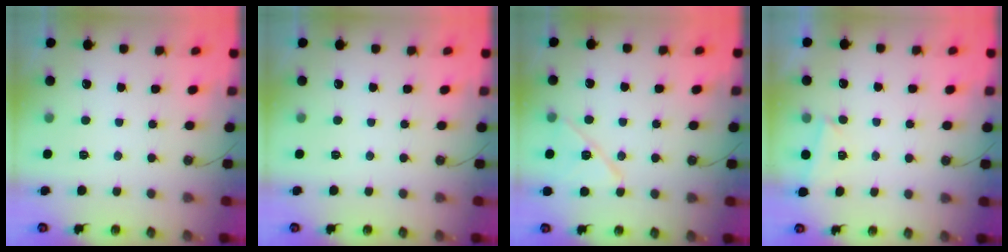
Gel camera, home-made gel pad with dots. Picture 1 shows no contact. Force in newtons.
{"total": 0.0}
{"total": 11.4, "press": 11.3, "slide": 1.0}
{"total": 2.3, "press": 2.2, "slide": 0.9}